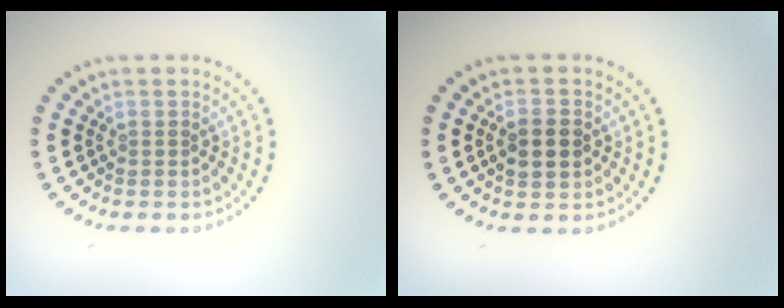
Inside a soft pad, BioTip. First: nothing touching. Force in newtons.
{"total": 2.7, "press": 2.7, "slide": 0.2}